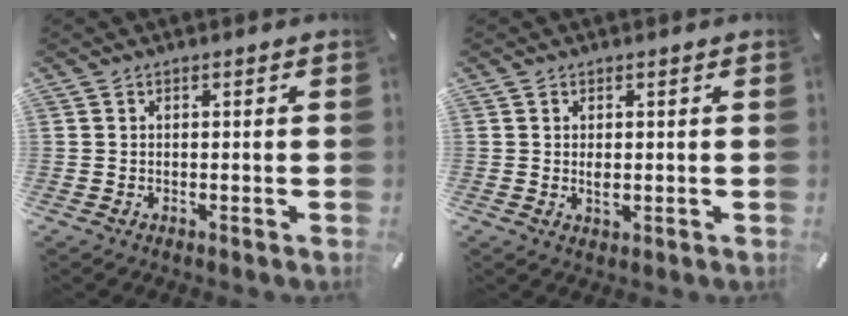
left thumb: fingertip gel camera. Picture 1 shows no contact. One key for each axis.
{"total": 2.1, "fx": 0.1, "fy": 0.9, "fz": 1.9, "tx": -0.037, "ty": -0.006, "tz": -0.003}